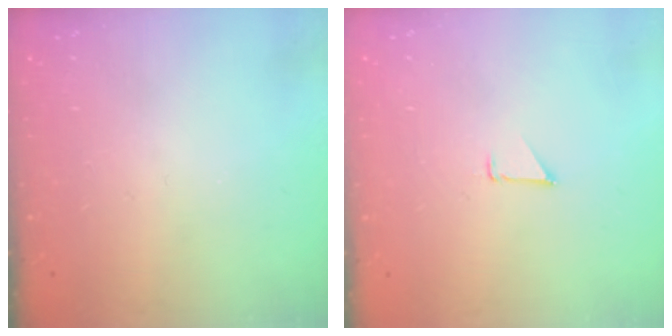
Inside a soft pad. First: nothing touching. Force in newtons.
{"total": 0.9, "press": 0.9, "slide": 0.1}